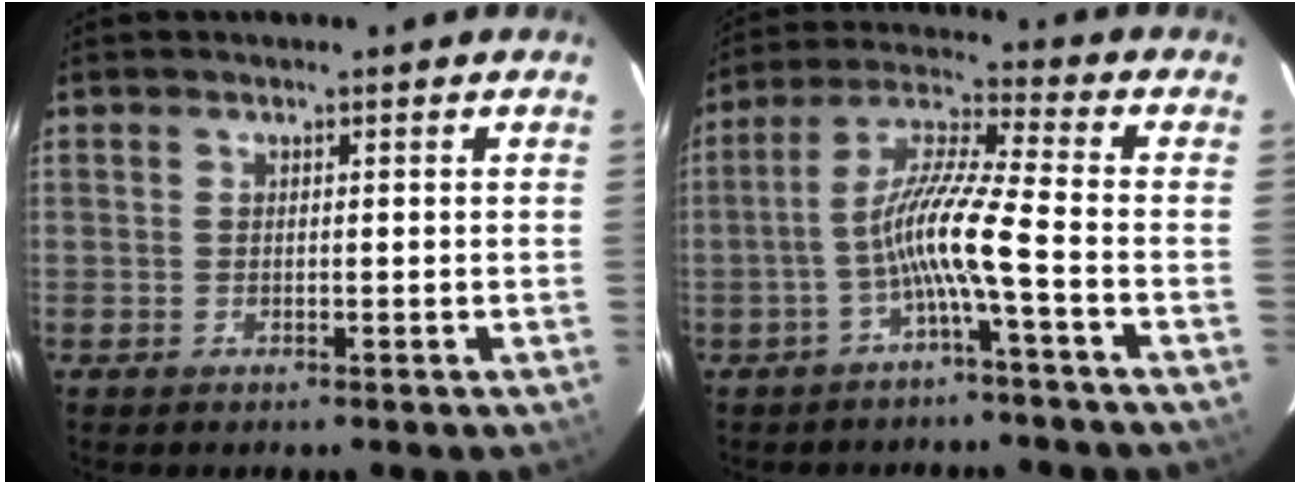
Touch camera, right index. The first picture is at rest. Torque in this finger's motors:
{"motor_torque": [1.41, -0.72, 0.83, 0.21]}